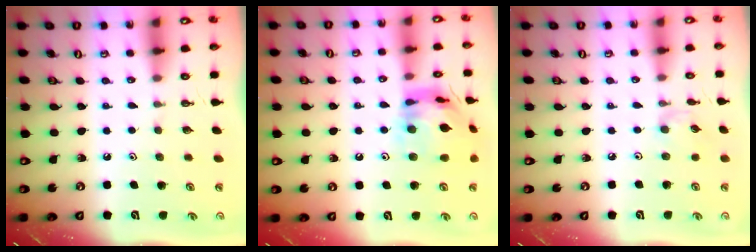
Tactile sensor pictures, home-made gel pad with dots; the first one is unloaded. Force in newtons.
{"total": 17.3, "press": 17.2, "slide": 1.8}
{"total": 1.5, "press": 1.5, "slide": 0.4}